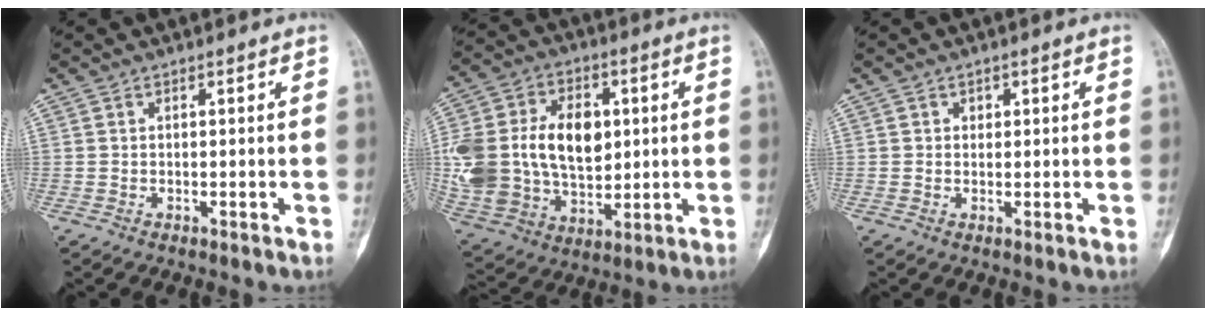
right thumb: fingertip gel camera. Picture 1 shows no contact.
{"total": 25.1, "force": [2.7, 17.3, 18.0], "torque": [-0.369, 0.009, 0.068]}
{"total": 1.1, "force": [0.4, 1.0, 0.3], "torque": [0.009, 0.001, 0.004]}